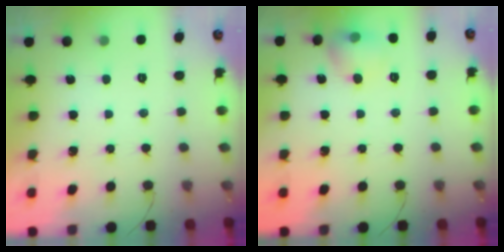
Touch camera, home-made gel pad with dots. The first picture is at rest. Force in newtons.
{"total": 7.9, "press": 7.8, "slide": 1.3}